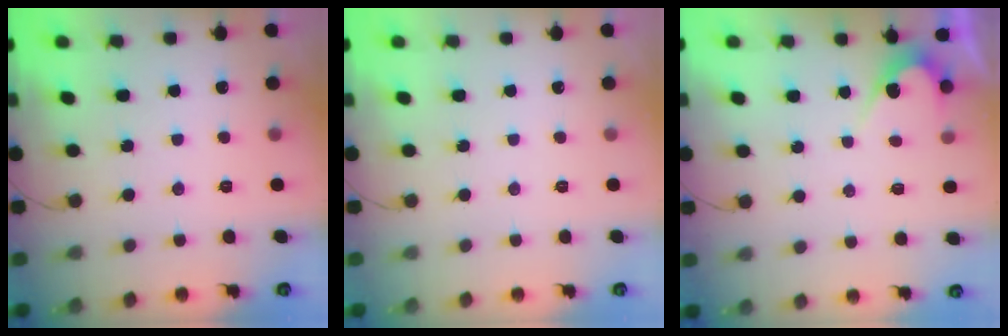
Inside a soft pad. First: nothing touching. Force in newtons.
{"total": 0.0}
{"total": 4.2, "press": 4.1, "slide": 0.3}